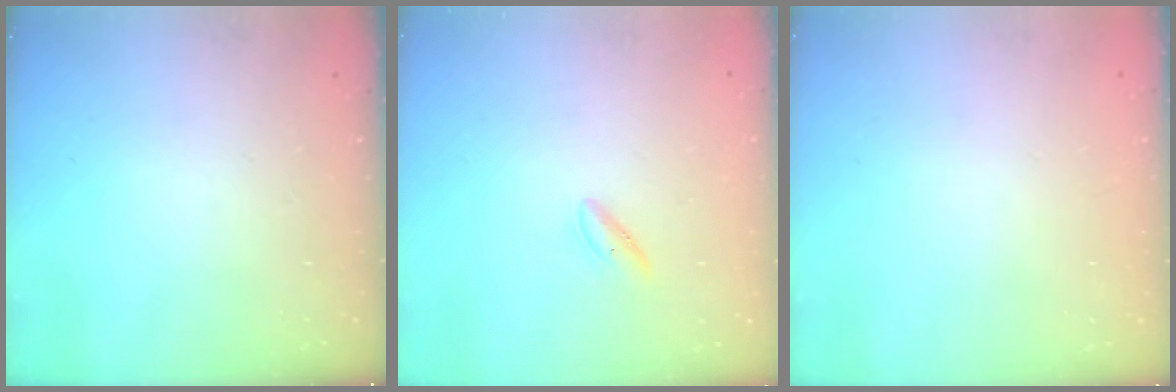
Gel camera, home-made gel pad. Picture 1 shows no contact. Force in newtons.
{"total": 1.8, "press": 1.6, "slide": 0.9}
{"total": 2.0, "press": 2.0, "slide": 0.1}